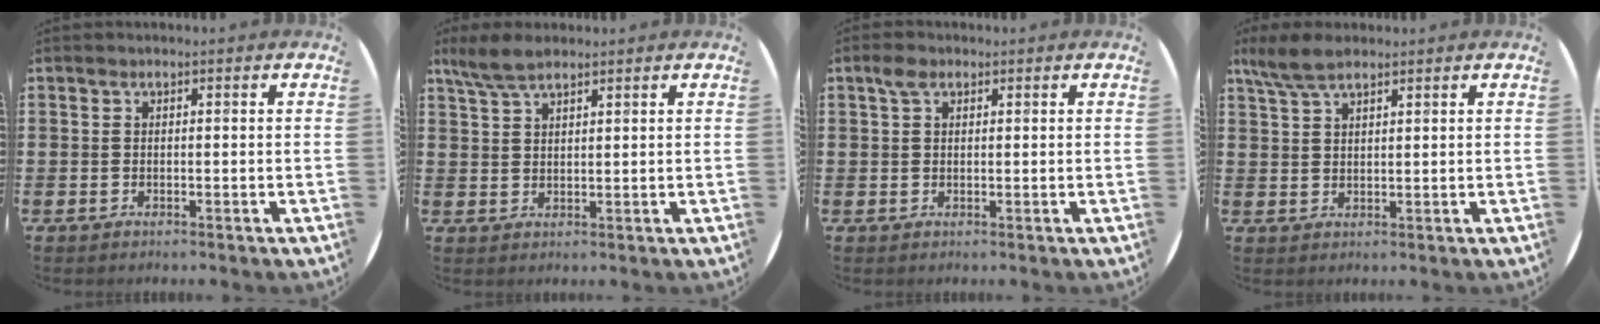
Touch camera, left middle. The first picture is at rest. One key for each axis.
{"total": 4.4, "fx": 3.6, "fy": 1.2, "fz": 2.2, "tx": -0.051, "ty": 0.000, "tz": 0.068}
{"total": 2.0, "fx": 1.2, "fy": 1.1, "fz": 1.1, "tx": -0.018, "ty": 0.003, "tz": 0.021}
{"total": 4.5, "fx": 3.6, "fy": 1.4, "fz": 2.3, "tx": -0.055, "ty": 0.001, "tz": 0.067}